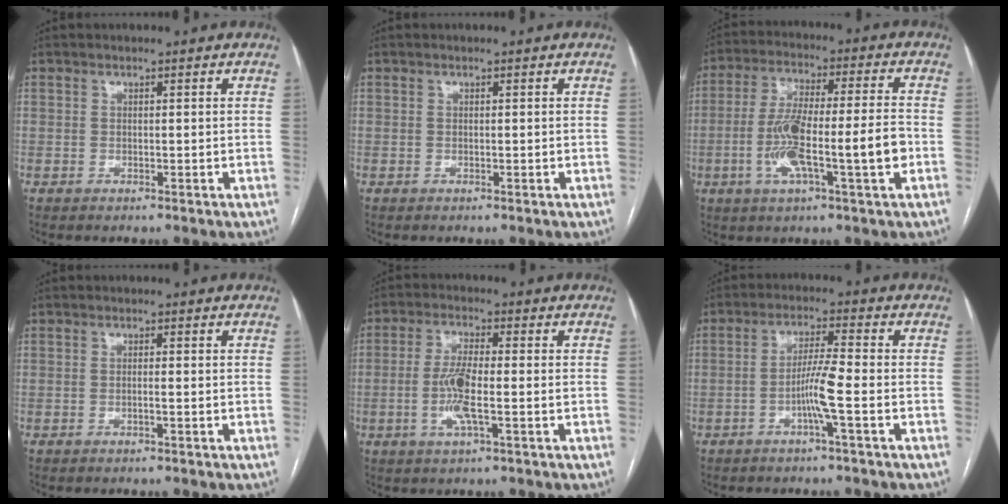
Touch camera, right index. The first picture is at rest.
{"total": 0.0}
{"total": 13.2, "force": [-3.3, 1.0, 12.8], "torque": [-0.234, 0.009, -0.059]}
{"total": 0.8, "force": [-0.2, 0.0, 0.8], "torque": [-0.014, 0.001, -0.004]}
{"total": 6.6, "force": [-1.4, 0.8, 6.4], "torque": [-0.133, -0.004, -0.029]}
{"total": 5.5, "force": [-1.8, -0.6, 5.1], "torque": [-0.102, 0.003, -0.036]}